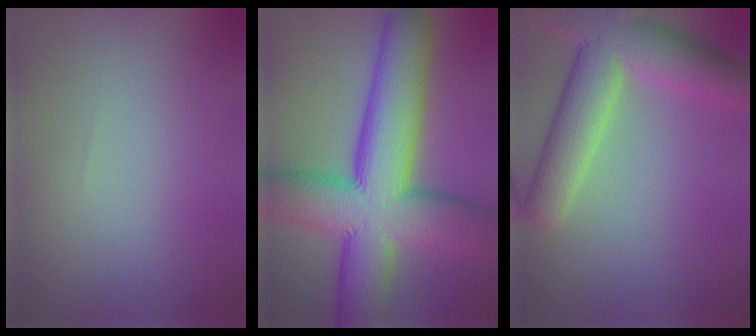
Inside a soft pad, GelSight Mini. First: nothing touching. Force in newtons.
{"total": 14.7, "press": 14.7, "slide": 0.4}
{"total": 8.5, "press": 8.4, "slide": 0.6}